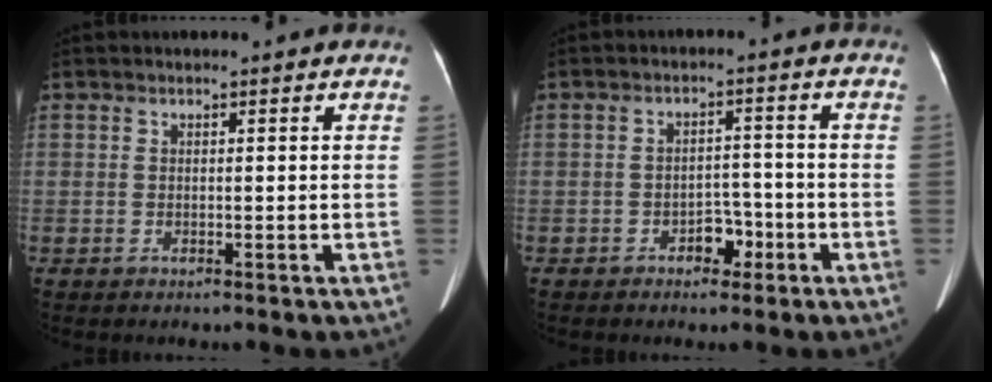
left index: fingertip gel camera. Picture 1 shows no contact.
{"total": 3.7, "force": [-2.1, 2.2, 2.1], "torque": [-0.030, 0.011, -0.028]}